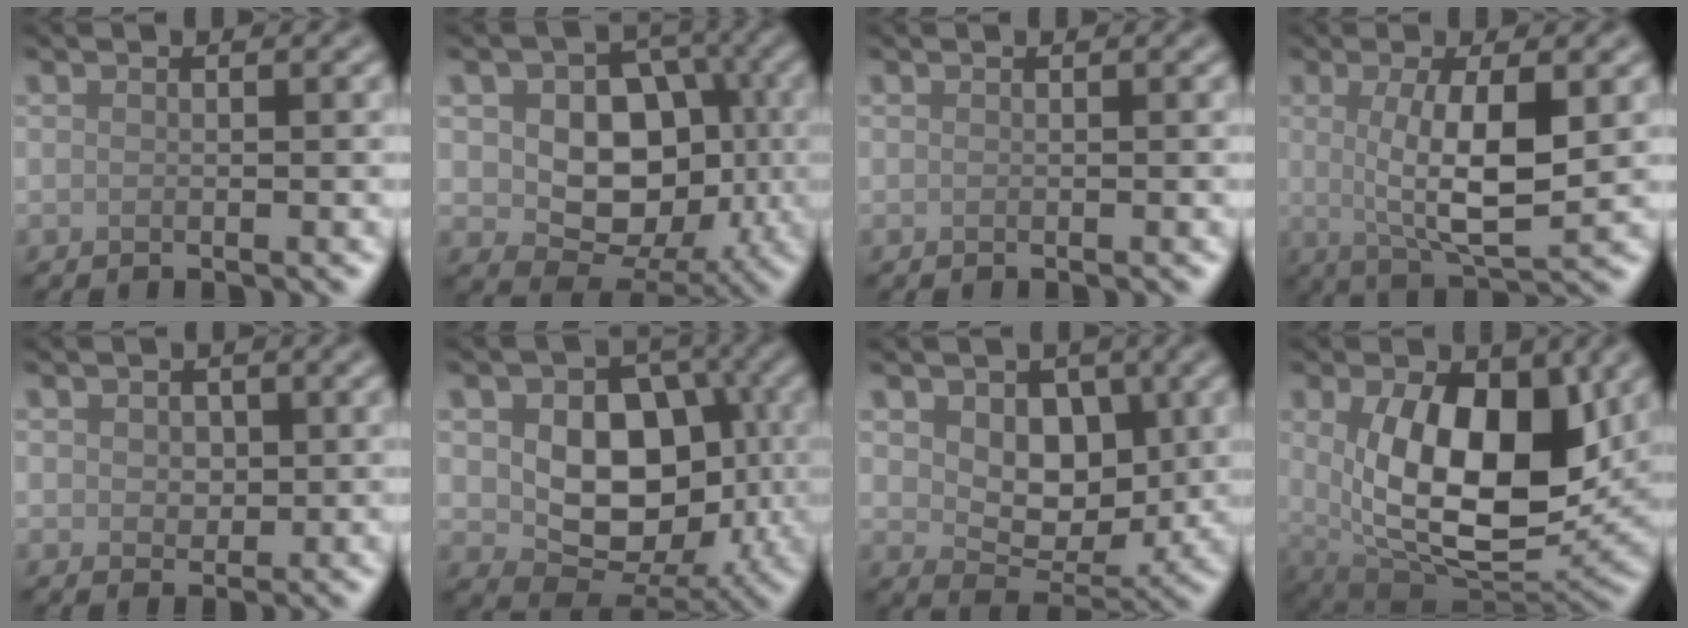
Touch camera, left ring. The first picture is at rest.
{"total": 8.6, "force": [-0.1, 6.5, 5.6], "torque": [-0.075, -0.001, -0.011]}
{"total": 0.0}
{"total": 6.9, "force": [0.5, 1.9, 6.6], "torque": [-0.114, -0.010, 0.013]}
{"total": 1.7, "force": [0.4, 1.4, 0.9], "torque": [-0.019, -0.004, 0.004]}
{"total": 9.5, "force": [0.2, 6.8, 6.6], "torque": [-0.098, -0.006, 0.004]}
{"total": 5.6, "force": [1.2, 4.0, 3.7], "torque": [-0.060, -0.015, 0.020]}
{"total": 12.3, "force": [1.7, 6.7, 10.2], "torque": [-0.152, -0.022, 0.038]}